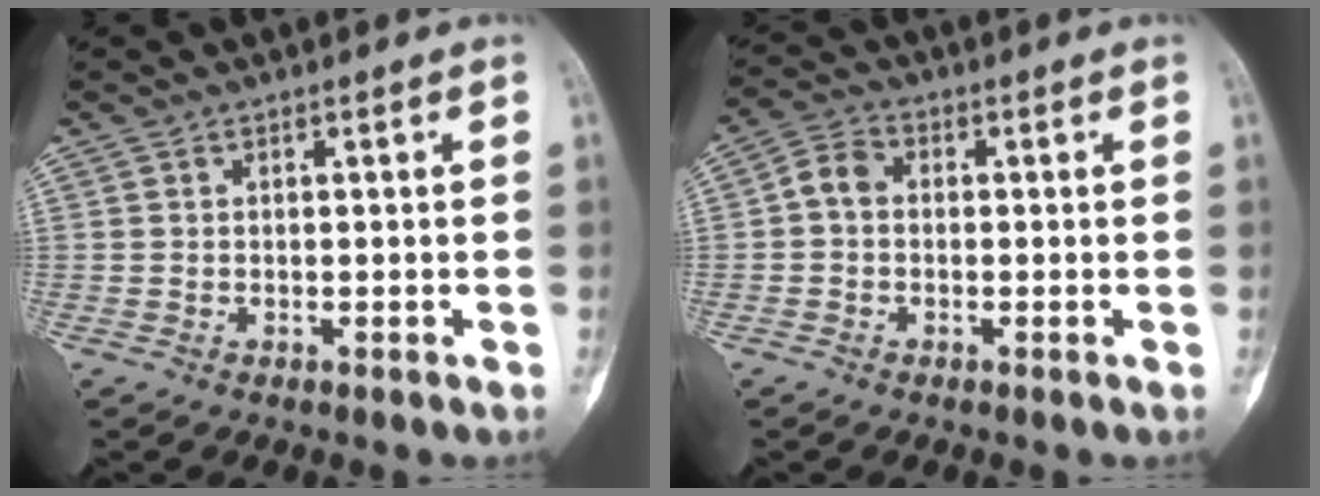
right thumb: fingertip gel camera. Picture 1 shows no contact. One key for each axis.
{"total": 4.2, "fx": -0.2, "fy": 3.2, "fz": 2.7, "tx": -0.043, "ty": 0.012, "tz": -0.018}